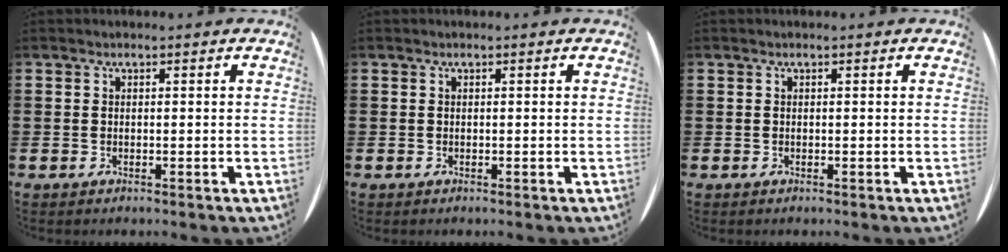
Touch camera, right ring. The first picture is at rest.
{"total": 0.0}
{"total": 0.0}